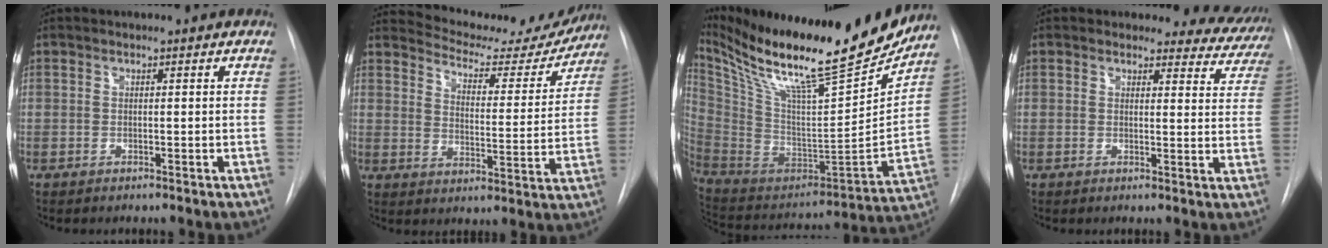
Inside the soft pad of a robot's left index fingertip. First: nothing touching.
{"total": 16.2, "force": [15.4, 3.5, 3.4], "torque": [-0.039, -0.031, 0.195]}
{"total": 29.7, "force": [24.7, 3.3, 16.1], "torque": [-0.293, -0.053, 0.390]}
{"total": 9.2, "force": [8.6, 3.2, -0.5], "torque": [0.054, -0.039, 0.056]}